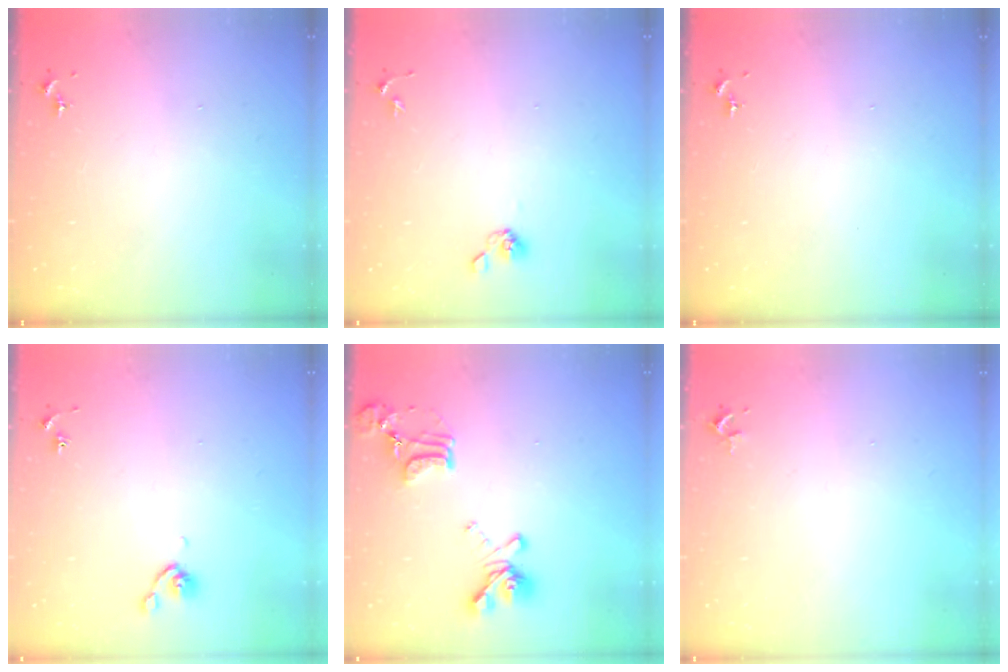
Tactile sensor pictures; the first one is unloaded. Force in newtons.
{"total": 5.0, "press": 4.7, "slide": 1.7}
{"total": 0.0}
{"total": 4.8, "press": 4.7, "slide": 1.1}
{"total": 16.9, "press": 16.8, "slide": 1.2}
{"total": 2.4, "press": 2.4, "slide": 0.3}